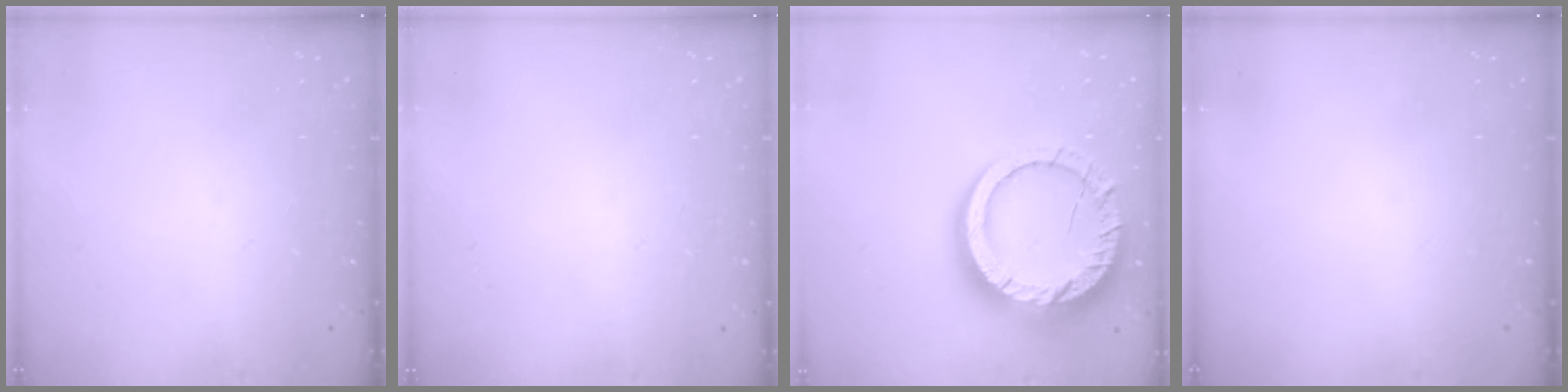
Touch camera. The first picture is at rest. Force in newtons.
{"total": 2.5, "press": 2.5, "slide": 0.2}
{"total": 20.2, "press": 20.1, "slide": 2.0}
{"total": 0.0}